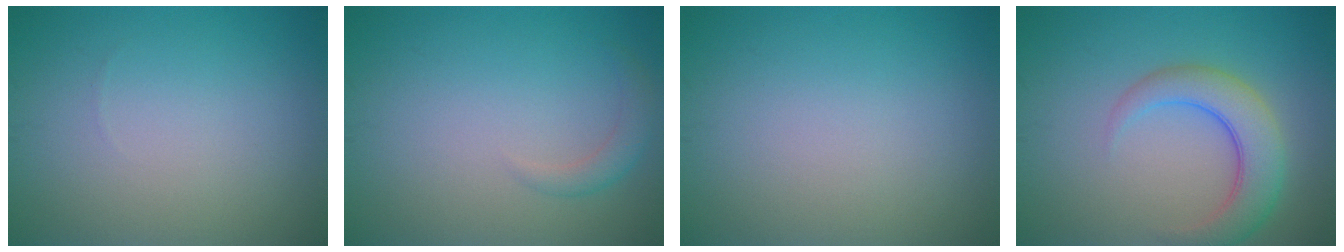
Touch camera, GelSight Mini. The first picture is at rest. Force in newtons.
{"total": 1.5, "press": 1.5, "slide": 0.1}
{"total": 0.0}
{"total": 4.8, "press": 4.8, "slide": 0.4}